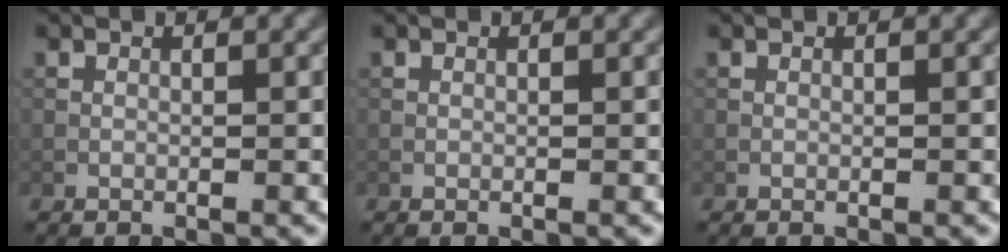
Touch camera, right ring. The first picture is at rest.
{"total": 0.0}
{"total": 0.0}